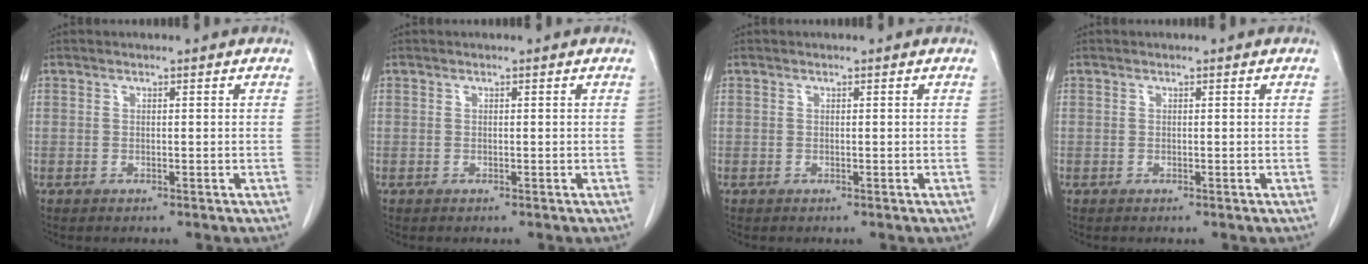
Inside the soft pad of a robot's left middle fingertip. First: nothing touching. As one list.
[{"total": 0.0}, {"total": 0.0}, {"total": 0.0}]